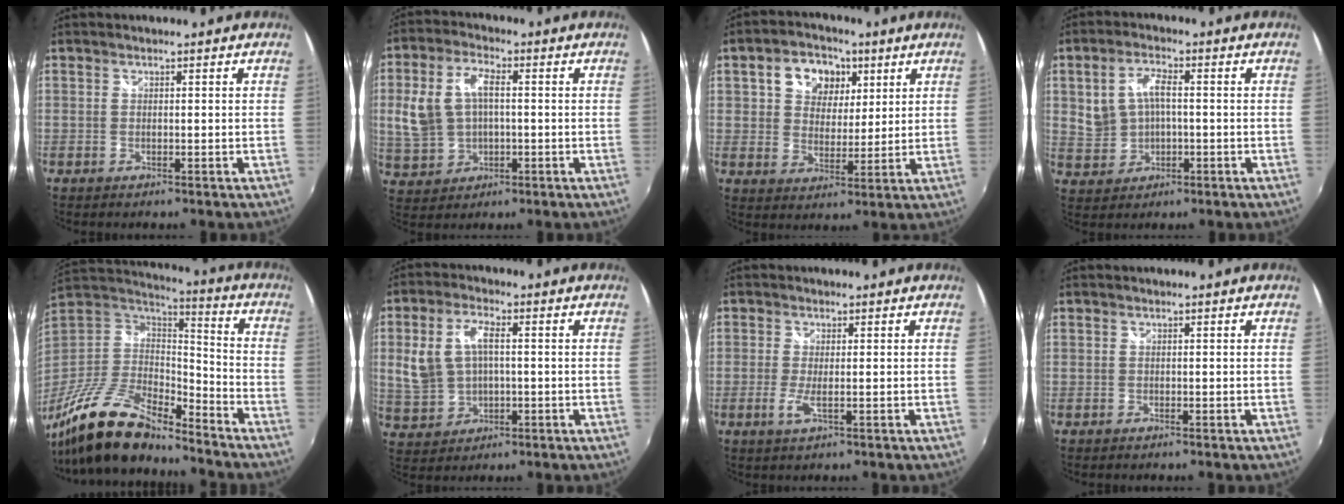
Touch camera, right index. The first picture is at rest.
{"total": 10.2, "force": [0.2, 6.7, 7.7], "torque": [-0.172, 0.015, 0.016]}
{"total": 10.2, "force": [4.1, 7.7, 5.2], "torque": [-0.106, 0.026, 0.069]}
{"total": 6.4, "force": [0.1, 4.4, 4.7], "torque": [-0.097, 0.010, 0.016]}
{"total": 20.6, "force": [-15.8, 6.9, 11.2], "torque": [-0.237, -0.028, -0.291]}
{"total": 8.9, "force": [0.4, 5.6, 6.9], "torque": [-0.153, 0.012, 0.021]}
{"total": 2.6, "force": [-0.4, 0.2, 2.5], "torque": [-0.056, -0.003, -0.009]}
{"total": 0.0}